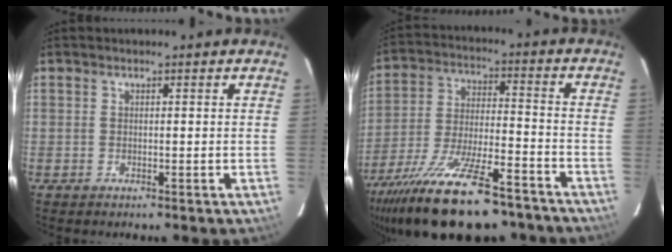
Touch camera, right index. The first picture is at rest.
{"total": 25.2, "force": [-19.4, 7.2, 14.4], "torque": [-0.276, -0.051, -0.300]}